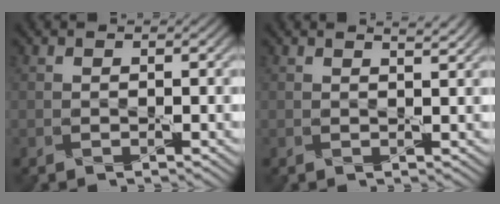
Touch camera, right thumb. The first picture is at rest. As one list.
[{"total": 1.8, "force": [1.5, 0.3, 0.9], "torque": [-0.014, -0.002, 0.018]}]